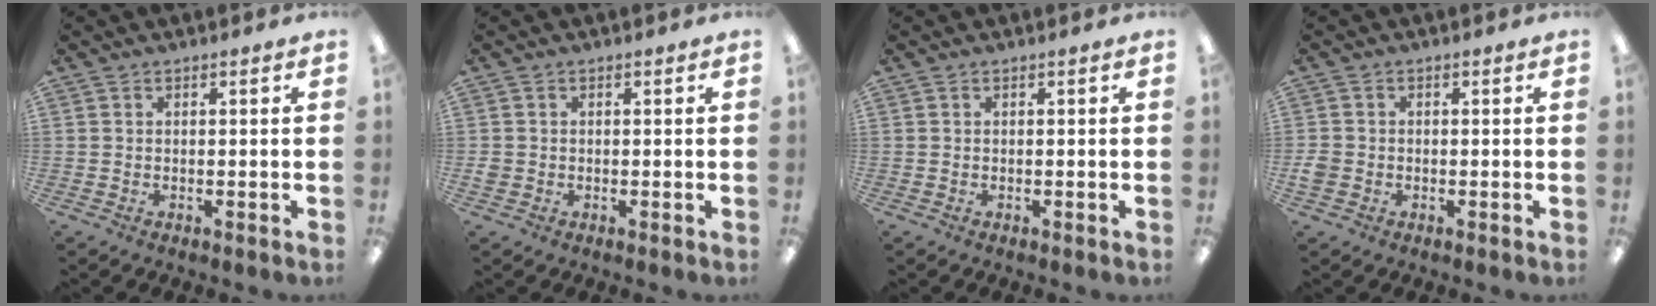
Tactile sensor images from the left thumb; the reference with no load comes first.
{"total": 1.5, "force": [-0.2, 1.4, 0.5], "torque": [-0.008, 0.005, -0.004]}
{"total": 0.0}
{"total": 2.8, "force": [-0.7, 2.4, 1.1], "torque": [-0.015, 0.007, -0.013]}